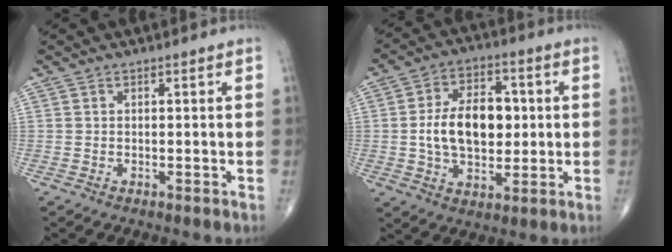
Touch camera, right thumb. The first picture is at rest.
{"total": 13.9, "force": [0.6, 8.5, 10.9], "torque": [-0.160, 0.009, 0.010]}